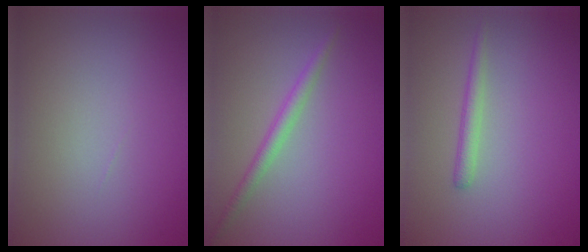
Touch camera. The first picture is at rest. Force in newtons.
{"total": 1.9, "press": 1.9, "slide": 0.1}
{"total": 1.5, "press": 1.5, "slide": 0.1}